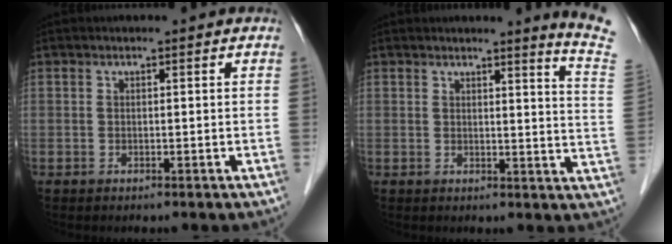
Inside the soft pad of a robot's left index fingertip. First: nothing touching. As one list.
[{"total": 7.3, "force": [6.5, -2.0, 2.6], "torque": [-0.032, -0.077, 0.050]}]